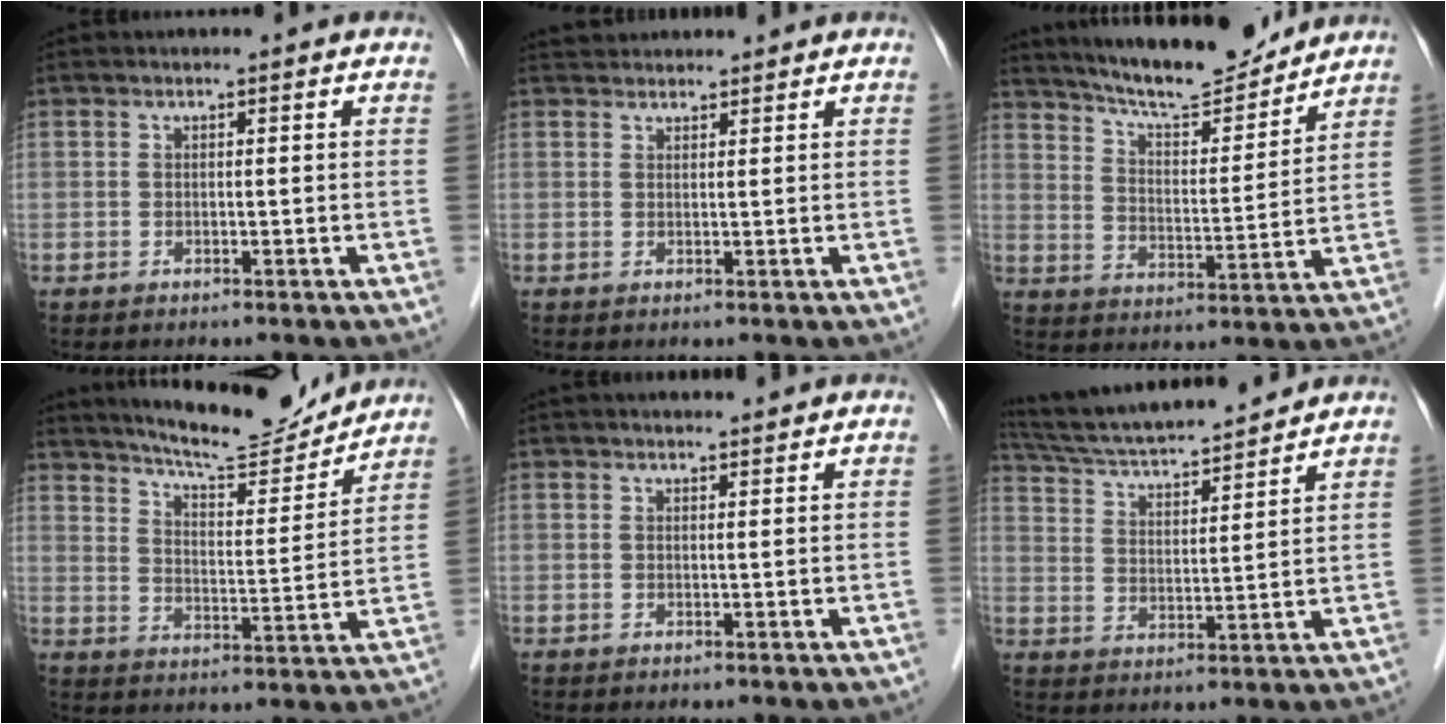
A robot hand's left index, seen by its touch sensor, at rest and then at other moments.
{"total": 3.5, "force": [3.4, 0.9, 0.3], "torque": [-0.005, 0.033, 0.057]}
{"total": 13.9, "force": [12.8, 1.7, 5.0], "torque": [-0.084, -0.002, 0.205]}
{"total": 13.7, "force": [12.9, 1.7, 4.3], "torque": [-0.070, -0.009, 0.192]}
{"total": 2.0, "force": [2.0, 0.2, 0.4], "torque": [-0.008, 0.009, 0.028]}
{"total": 16.3, "force": [15.0, 1.7, 6.3], "torque": [-0.115, 0.022, 0.249]}